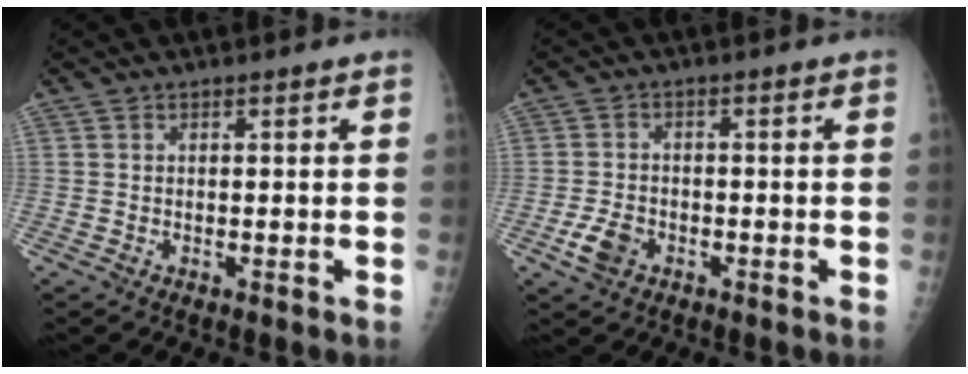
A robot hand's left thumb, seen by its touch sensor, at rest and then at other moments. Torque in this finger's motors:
{"motor_torque": [-0.46, 0.56, 0.18, -0.05, 0.05]}